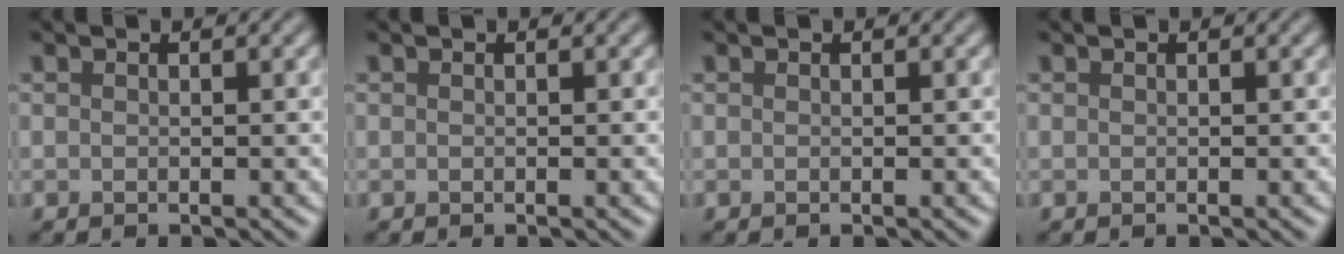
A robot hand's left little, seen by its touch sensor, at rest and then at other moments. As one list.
[{"total": 0.0}, {"total": 0.0}, {"total": 0.0}]